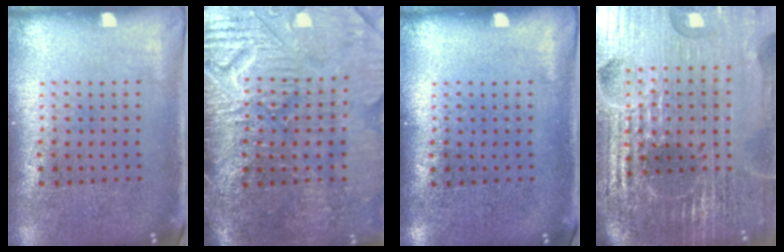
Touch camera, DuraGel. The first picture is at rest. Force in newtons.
{"total": 4.6, "press": 4.0, "slide": 2.2}
{"total": 0.0}
{"total": 6.7, "press": 5.8, "slide": 3.3}